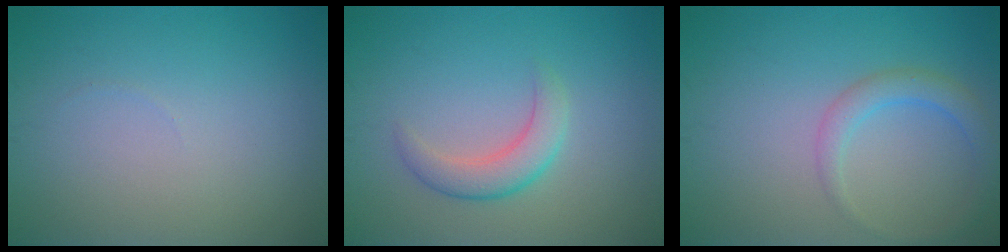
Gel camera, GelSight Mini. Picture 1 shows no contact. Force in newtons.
{"total": 2.9, "press": 2.9, "slide": 0.2}
{"total": 2.4, "press": 2.4, "slide": 0.1}